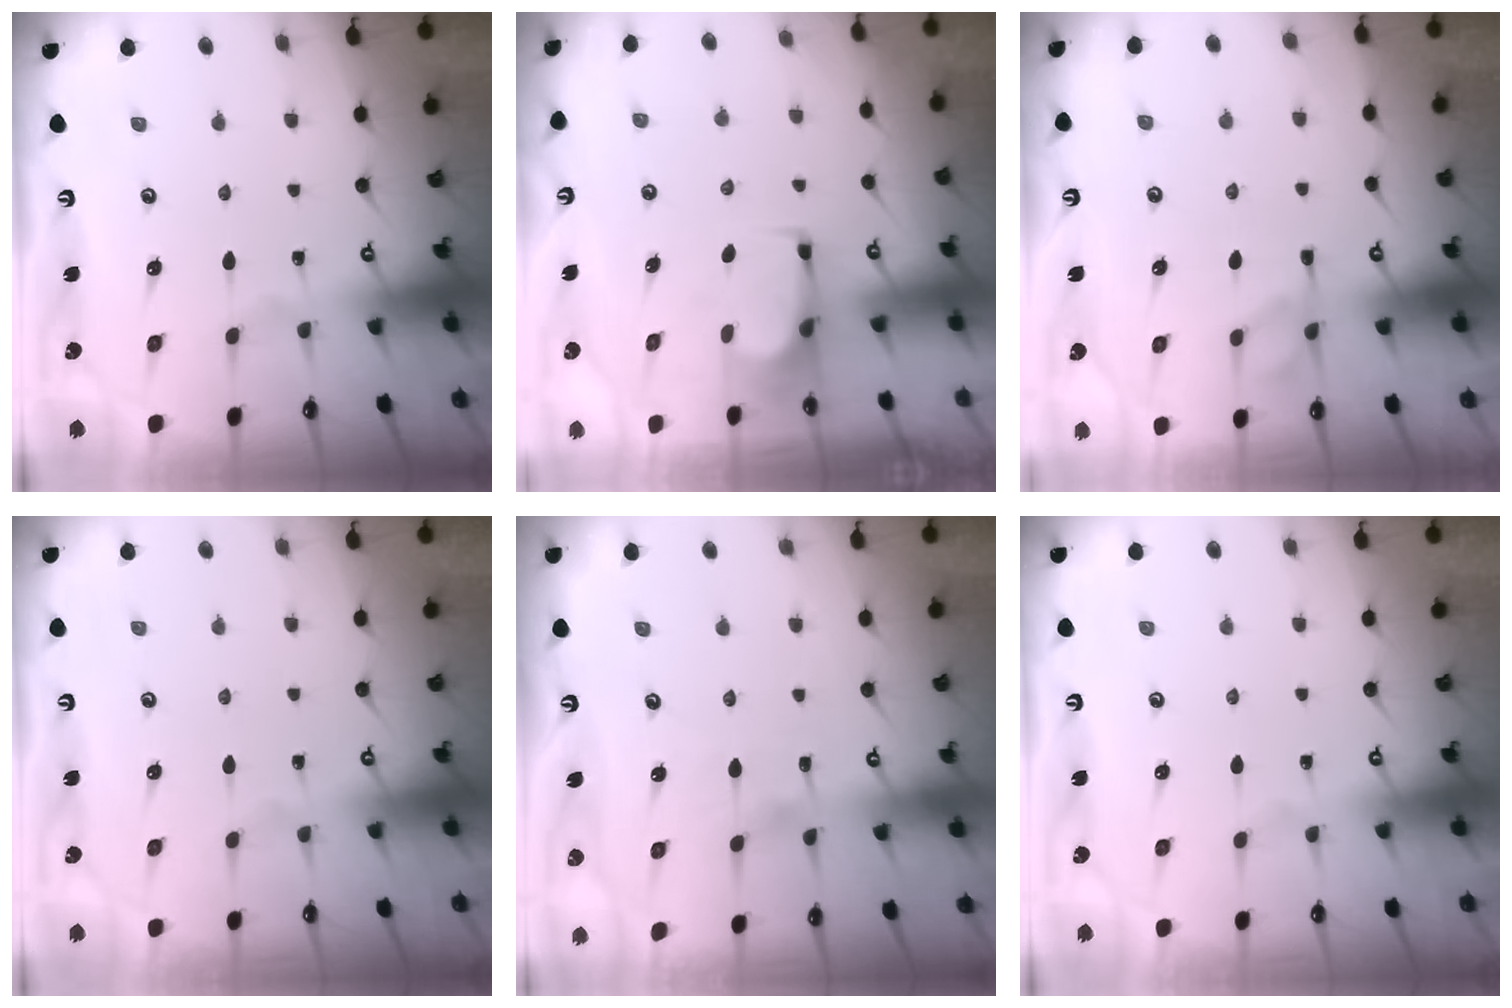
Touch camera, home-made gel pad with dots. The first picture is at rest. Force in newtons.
{"total": 6.4, "press": 6.4, "slide": 0.4}
{"total": 1.3, "press": 0.4, "slide": 1.2}
{"total": 0.0}
{"total": 4.3, "press": 4.3, "slide": 0.5}
{"total": 0.0}